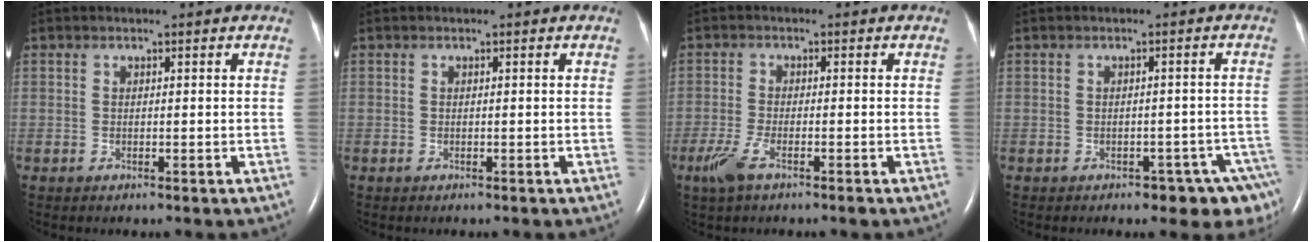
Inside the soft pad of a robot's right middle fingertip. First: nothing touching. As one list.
[{"total": 0.0}, {"total": 4.1, "force": [-2.5, 0.6, 3.1], "torque": [-0.074, -0.010, -0.052]}, {"total": 6.9, "force": [-4.9, 3.1, 3.7], "torque": [-0.026, 0.011, -0.058]}]